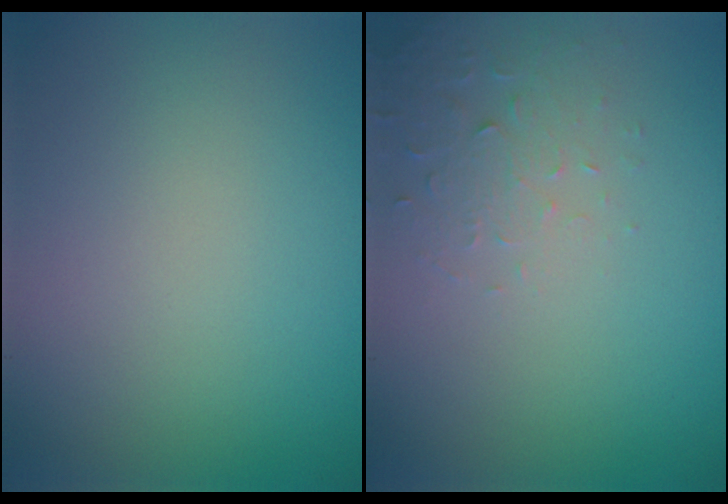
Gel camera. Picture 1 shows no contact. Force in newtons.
{"total": 2.2, "press": 2.2, "slide": 0.4}